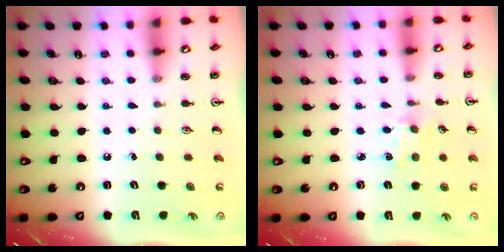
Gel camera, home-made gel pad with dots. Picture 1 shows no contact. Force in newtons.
{"total": 1.9, "press": 1.8, "slide": 0.3}